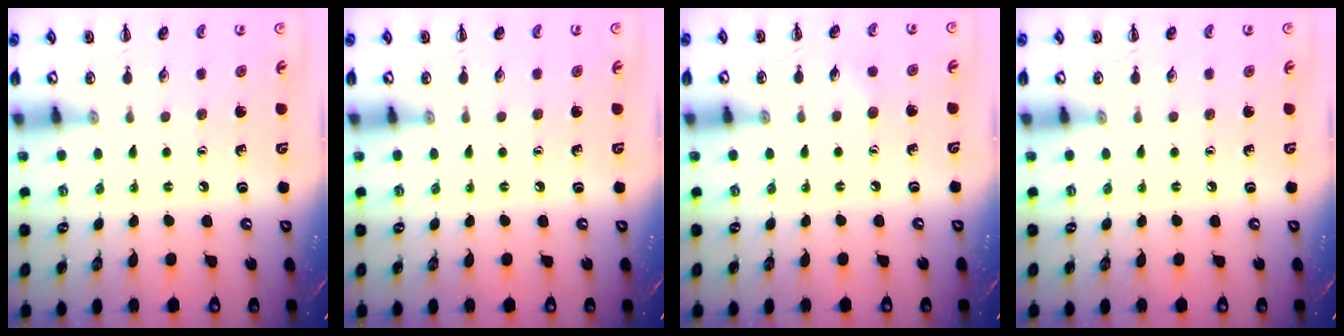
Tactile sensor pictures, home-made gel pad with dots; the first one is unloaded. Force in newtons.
{"total": 0.0}
{"total": 3.6, "press": 3.5, "slide": 0.9}
{"total": 0.0}